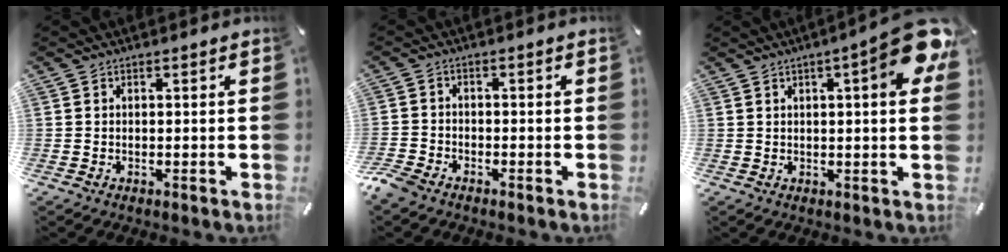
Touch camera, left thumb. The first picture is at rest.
{"total": 3.4, "force": [-2.7, 1.6, 1.1], "torque": [-0.037, 0.008, -0.057]}
{"total": 11.1, "force": [4.8, 1.8, 9.8], "torque": [-0.130, -0.029, 0.074]}